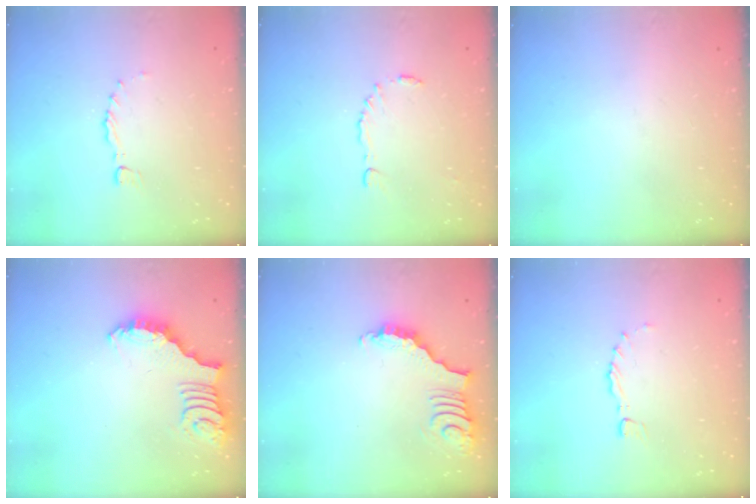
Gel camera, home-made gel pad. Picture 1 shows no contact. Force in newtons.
{"total": 7.6, "press": 7.5, "slide": 0.4}
{"total": 0.0}
{"total": 2.7, "press": 2.7, "slide": 0.5}
{"total": 3.8, "press": 3.8, "slide": 0.7}
{"total": 0.0}